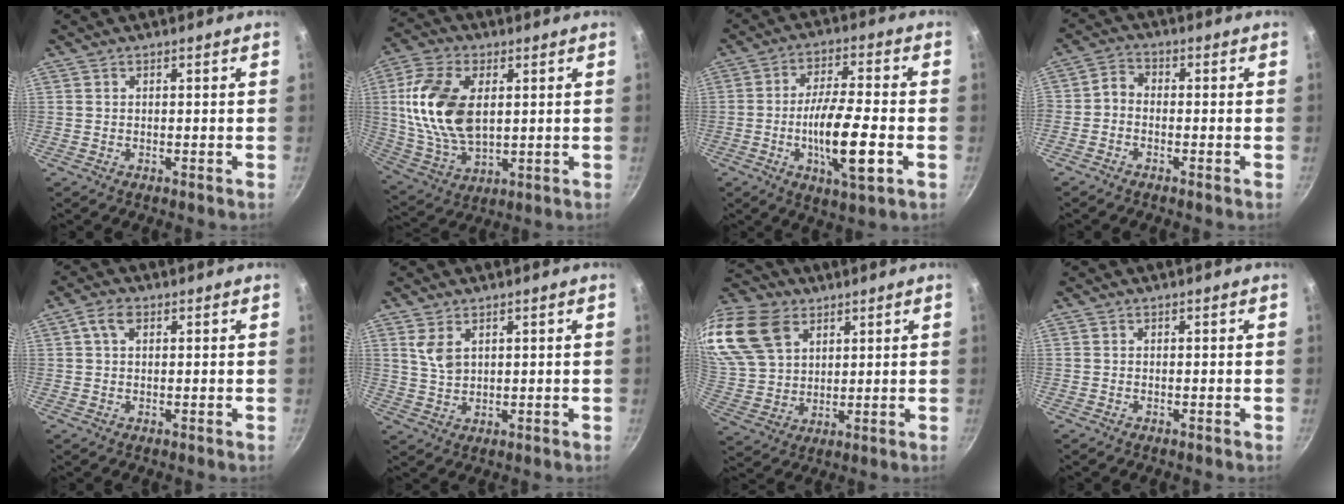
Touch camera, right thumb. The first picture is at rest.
{"total": 16.6, "force": [2.9, 9.6, 13.2], "torque": [-0.245, -0.009, 0.063]}
{"total": 13.6, "force": [-3.4, 3.3, 12.7], "torque": [-0.224, 0.012, -0.063]}
{"total": 2.9, "force": [-1.4, 1.7, 1.9], "torque": [-0.049, 0.020, -0.039]}
{"total": 3.5, "force": [1.3, 2.0, 2.5], "torque": [-0.046, 0.003, 0.022]}
{"total": 4.5, "force": [2.0, 2.6, 3.1], "torque": [-0.053, -0.013, 0.045]}
{"total": 19.7, "force": [9.5, 13.6, 10.6], "torque": [-0.221, -0.002, 0.189]}
{"total": 0.0}